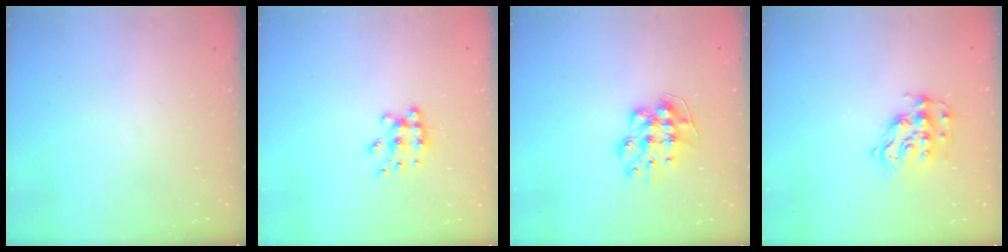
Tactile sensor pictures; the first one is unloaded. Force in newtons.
{"total": 7.8, "press": 7.8, "slide": 0.8}
{"total": 9.4, "press": 9.4, "slide": 0.0}
{"total": 12.9, "press": 12.9, "slide": 1.0}